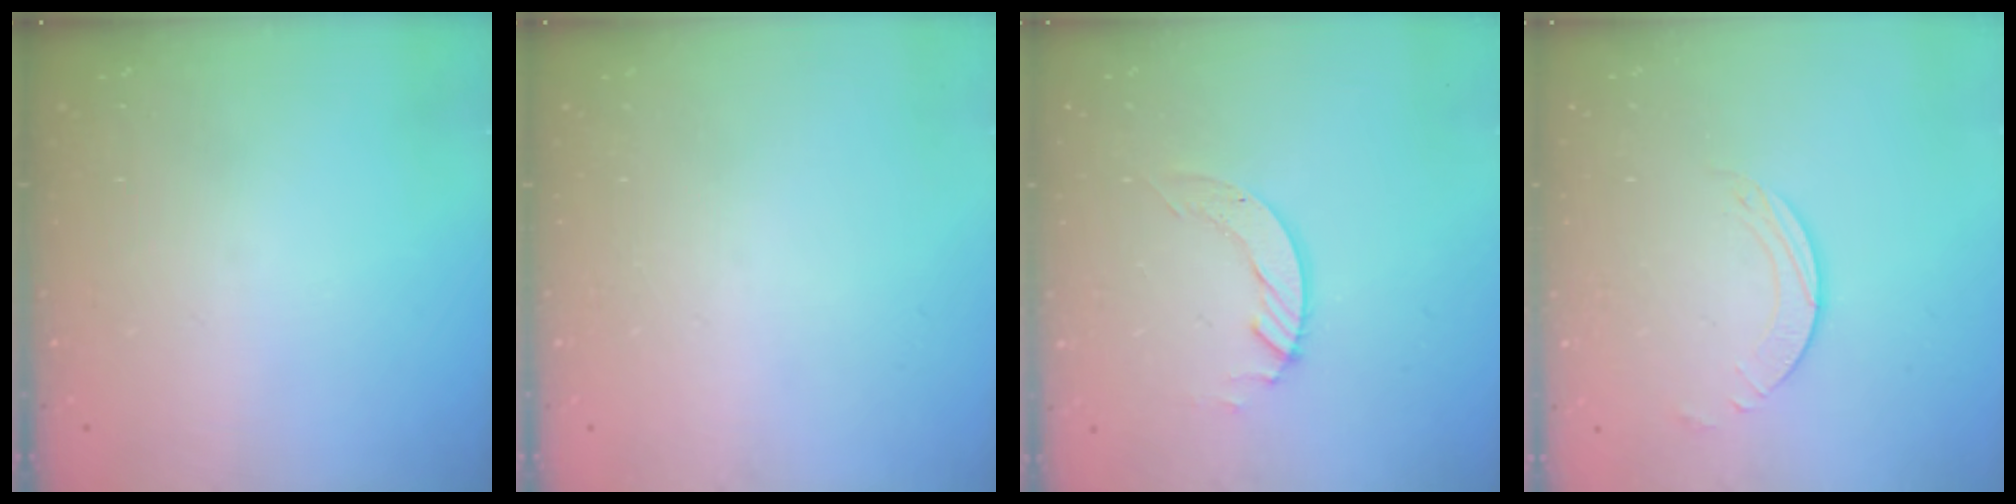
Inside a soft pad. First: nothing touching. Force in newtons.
{"total": 0.0}
{"total": 4.2, "press": 4.2, "slide": 0.2}
{"total": 2.0, "press": 1.9, "slide": 0.3}